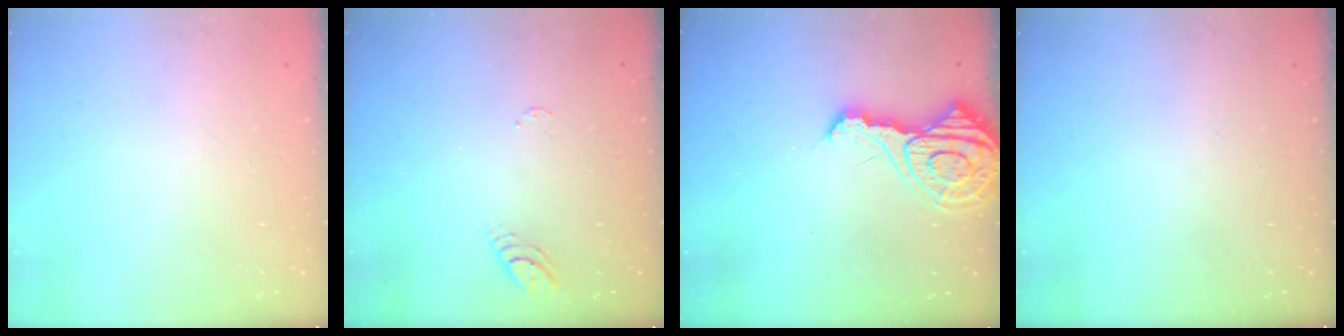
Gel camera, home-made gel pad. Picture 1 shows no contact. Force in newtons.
{"total": 3.9, "press": 3.9, "slide": 0.4}
{"total": 13.4, "press": 13.3, "slide": 1.3}
{"total": 0.0}